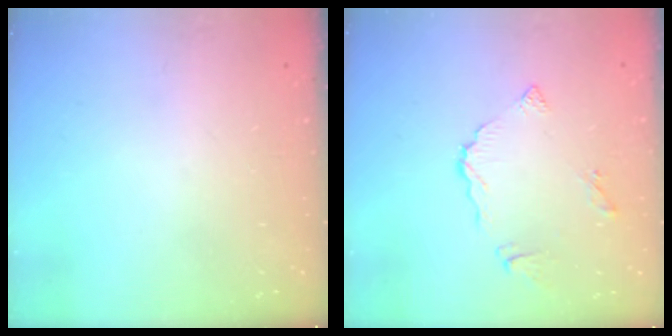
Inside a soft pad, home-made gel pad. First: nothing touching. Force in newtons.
{"total": 7.2, "press": 7.1, "slide": 0.8}